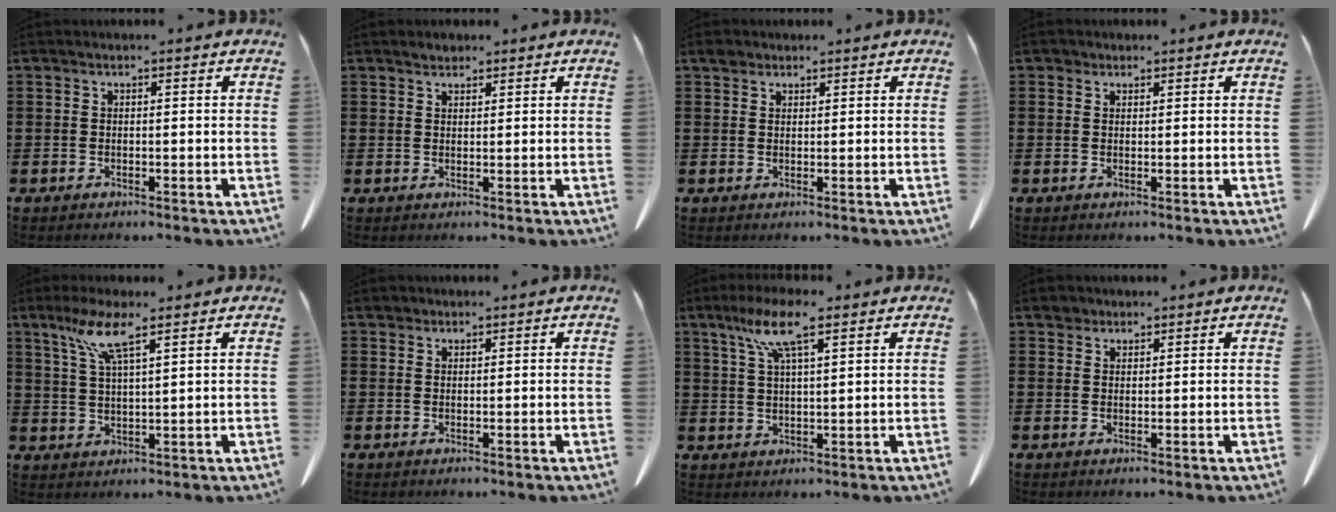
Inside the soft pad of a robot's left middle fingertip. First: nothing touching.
{"total": 1.3, "force": [1.2, 0.3, -0.1], "torque": [0.000, 0.003, 0.024]}
{"total": 1.5, "force": [1.3, 0.7, 0.4], "torque": [-0.010, 0.003, 0.025]}
{"total": 0.9, "force": [0.7, 0.5, -0.1], "torque": [0.000, 0.004, 0.014]}
{"total": 6.7, "force": [4.2, 0.7, 5.2], "torque": [-0.112, 0.001, 0.073]}
{"total": 1.0, "force": [0.9, 0.4, -0.1], "torque": [-0.001, 0.002, 0.019]}
{"total": 7.3, "force": [4.5, 1.0, 5.7], "torque": [-0.121, 0.004, 0.077]}
{"total": 1.6, "force": [1.4, 0.7, 0.0], "torque": [0.004, 0.001, 0.027]}